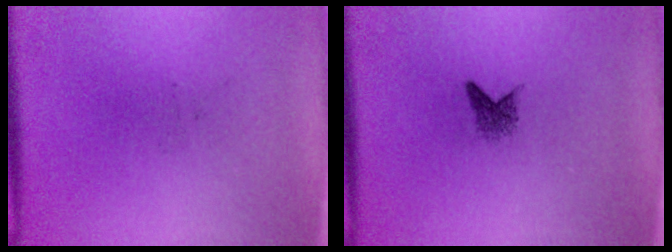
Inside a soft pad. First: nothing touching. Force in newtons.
{"total": 1.6}